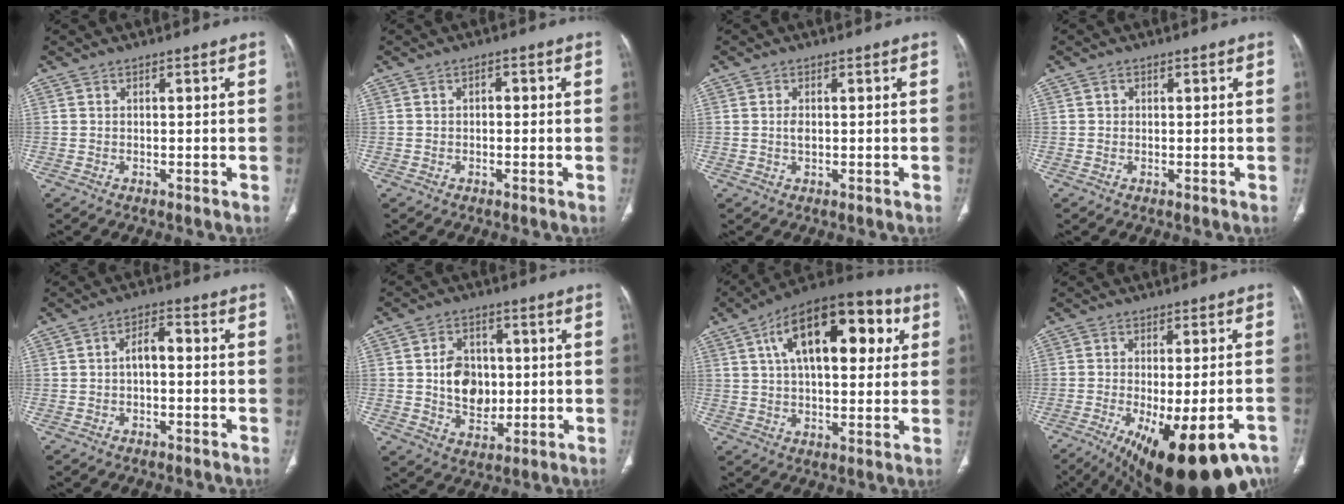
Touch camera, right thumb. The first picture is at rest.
{"total": 1.3, "force": [0.1, 0.8, 0.9], "torque": [-0.006, 0.006, -0.005]}
{"total": 1.6, "force": [0.1, 0.9, 1.3], "torque": [-0.023, -0.001, 0.002]}
{"total": 0.7, "force": [0.2, 0.7, 0.1], "torque": [0.003, 0.001, 0.004]}
{"total": 3.8, "force": [-0.4, 2.1, 3.1], "torque": [-0.044, 0.018, -0.012]}
{"total": 9.7, "force": [0.4, 7.4, 6.2], "torque": [-0.067, 0.000, 0.013]}
{"total": 22.3, "force": [7.1, 10.9, 18.1], "torque": [-0.249, 0.016, 0.101]}
{"total": 21.9, "force": [-12.1, 8.1, 16.4], "torque": [-0.208, -0.002, -0.156]}